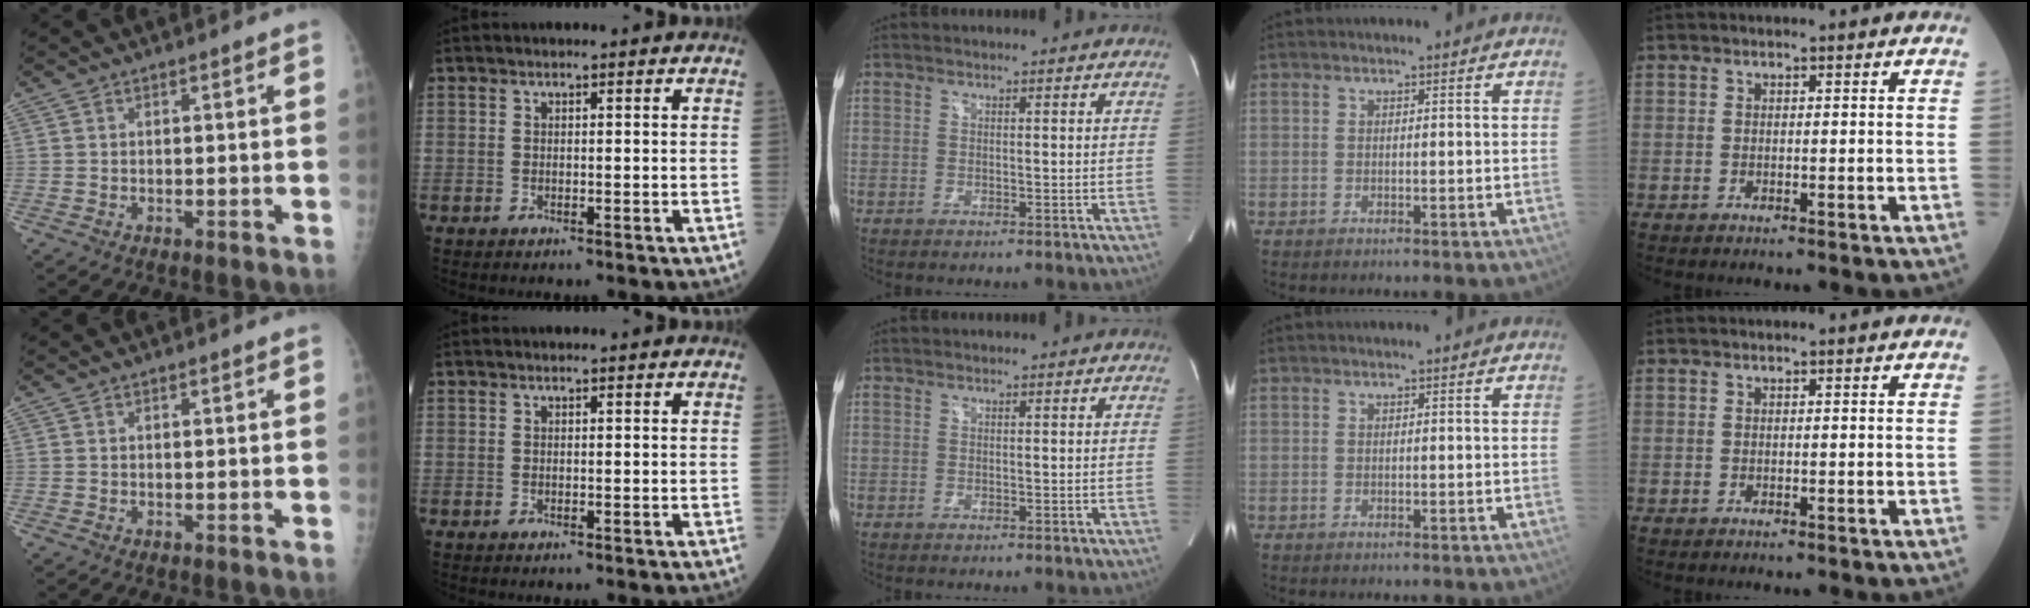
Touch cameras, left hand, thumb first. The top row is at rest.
{}